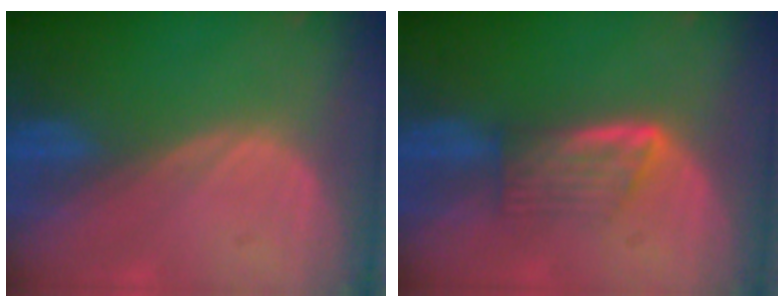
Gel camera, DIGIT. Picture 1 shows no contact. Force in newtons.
{"total": 5.9, "press": 5.0, "slide": 3.1}